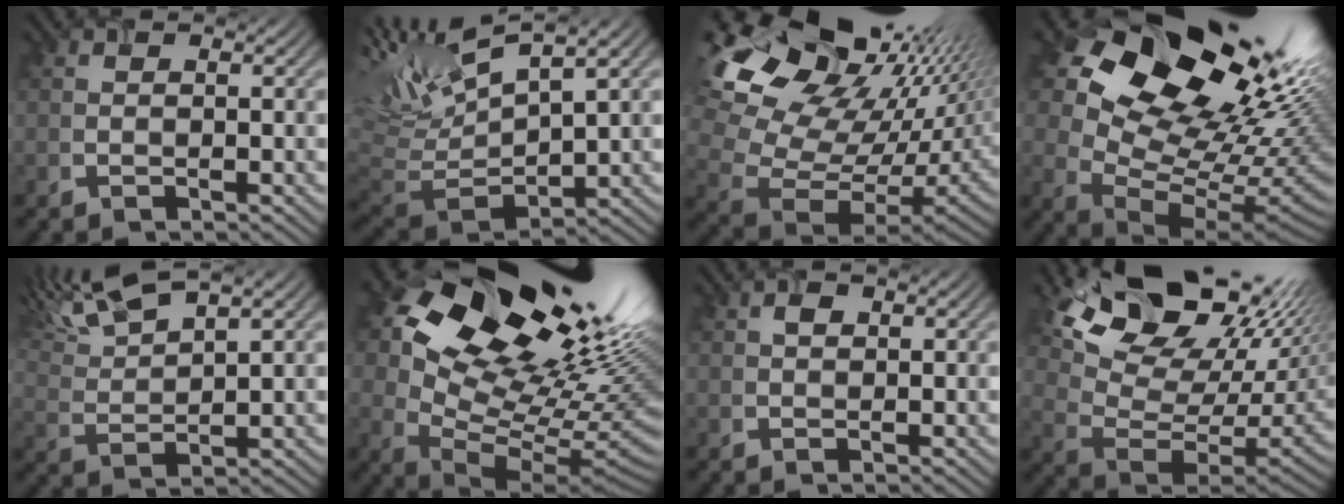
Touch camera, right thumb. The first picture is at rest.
{"total": 14.0, "force": [6.2, 5.0, 11.6], "torque": [-0.269, 0.016, 0.117]}
{"total": 19.0, "force": [10.1, 10.8, 12.0], "torque": [-0.243, 0.033, 0.196]}
{"total": 20.6, "force": [8.5, 13.7, 12.8], "torque": [-0.245, 0.016, 0.176]}
{"total": 9.3, "force": [6.7, 2.2, 6.0], "torque": [-0.139, 0.030, 0.131]}
{"total": 20.1, "force": [10.6, 10.9, 13.2], "torque": [-0.228, 0.016, 0.188]}
{"total": 1.1, "force": [0.5, 0.7, 0.7], "torque": [-0.014, 0.003, 0.007]}
{"total": 18.3, "force": [11.4, 9.6, 10.6], "torque": [-0.202, 0.006, 0.194]}